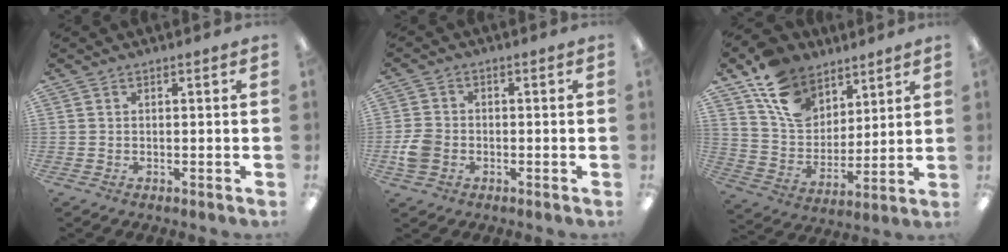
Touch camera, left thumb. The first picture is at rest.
{"total": 5.6, "force": [-1.8, 4.3, 3.1], "torque": [-0.060, 0.010, -0.030]}
{"total": 14.7, "force": [9.3, 10.0, 5.3], "torque": [-0.099, -0.052, 0.180]}